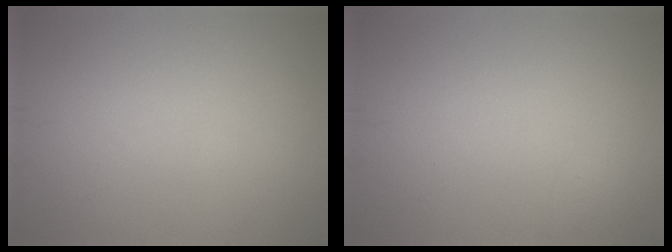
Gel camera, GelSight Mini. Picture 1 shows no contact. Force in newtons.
{"total": 0.6, "press": 0.6, "slide": 0.0}